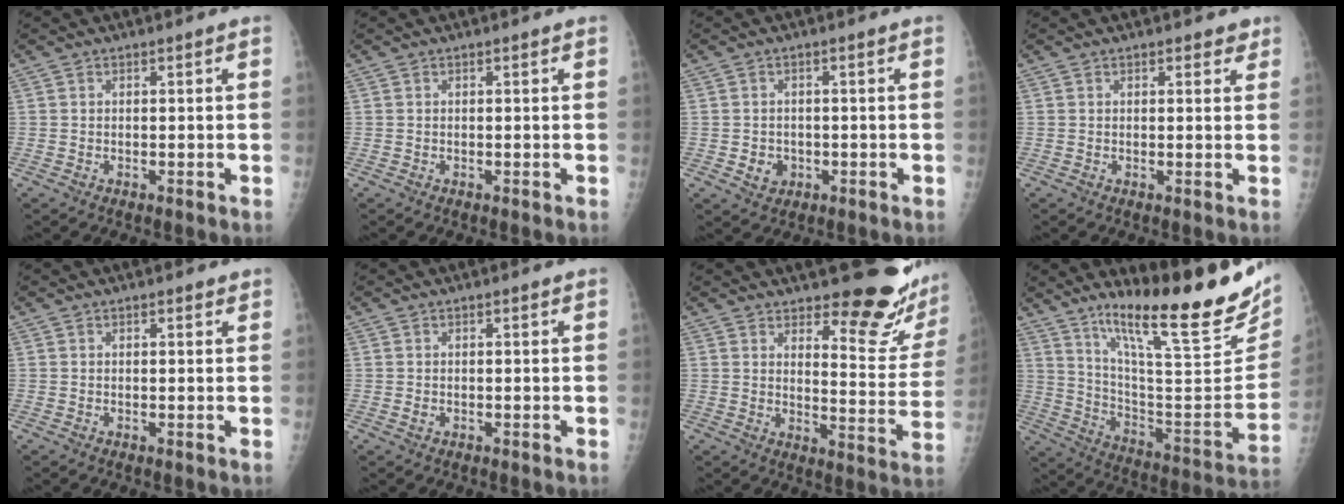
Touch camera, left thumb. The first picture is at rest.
{"total": 0.0}
{"total": 3.1, "force": [-0.7, 2.8, 1.2], "torque": [-0.006, 0.004, -0.003]}
{"total": 2.0, "force": [1.4, 1.1, 1.0], "torque": [0.005, -0.005, 0.012]}
{"total": 1.2, "force": [0.8, 0.5, 0.7], "torque": [-0.007, -0.003, 0.009]}
{"total": 1.0, "force": [0.2, 0.7, 0.8], "torque": [-0.011, -0.001, 0.006]}
{"total": 15.3, "force": [12.5, 3.8, 7.9], "torque": [-0.061, -0.118, 0.157]}
{"total": 28.3, "force": [18.5, 5.9, 20.6], "torque": [-0.282, -0.083, 0.294]}